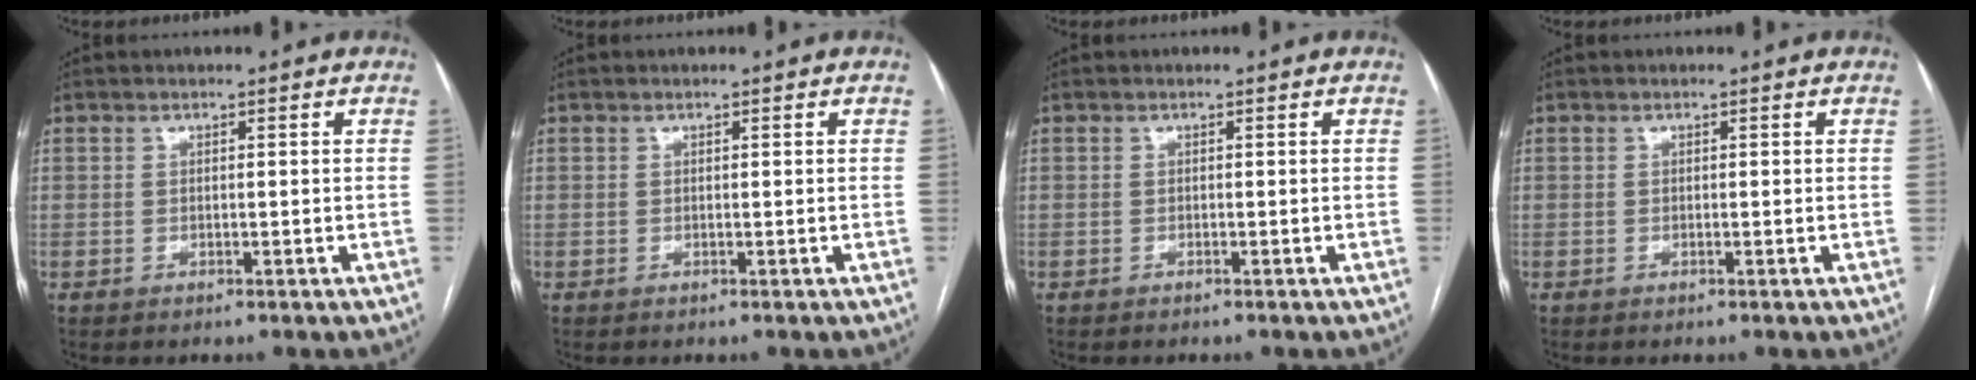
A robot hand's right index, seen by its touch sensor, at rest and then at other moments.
{"total": 0.0}
{"total": 0.0}
{"total": 0.0}